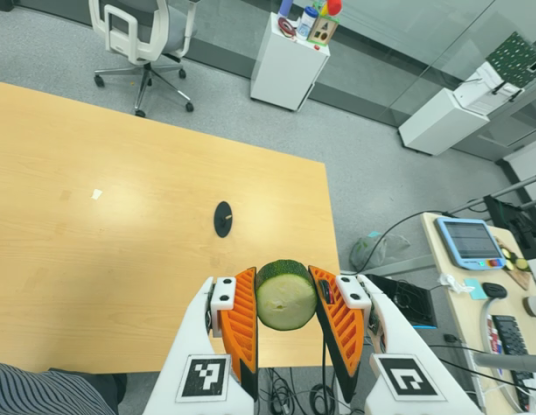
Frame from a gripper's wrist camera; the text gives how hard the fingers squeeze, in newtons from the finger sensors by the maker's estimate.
{"total": 9.9, "left": 9.4, "right": 10.3}